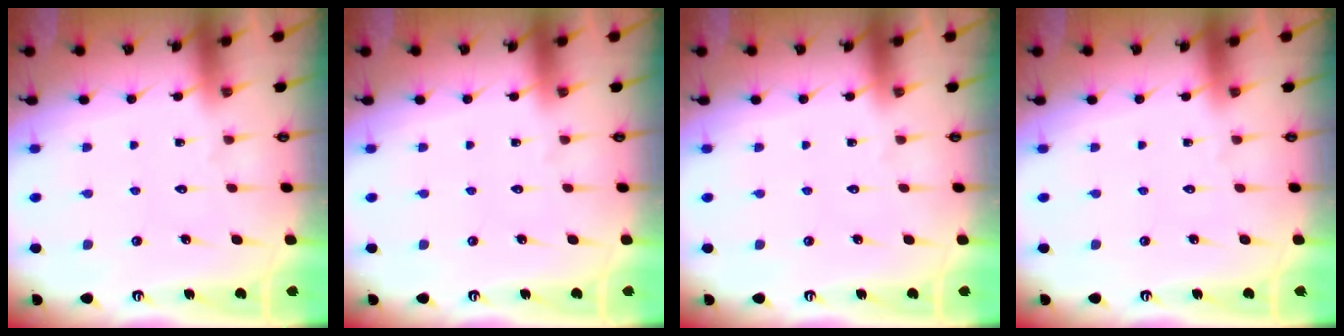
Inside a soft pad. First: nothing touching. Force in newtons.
{"total": 0.0}
{"total": 0.0}
{"total": 0.0}